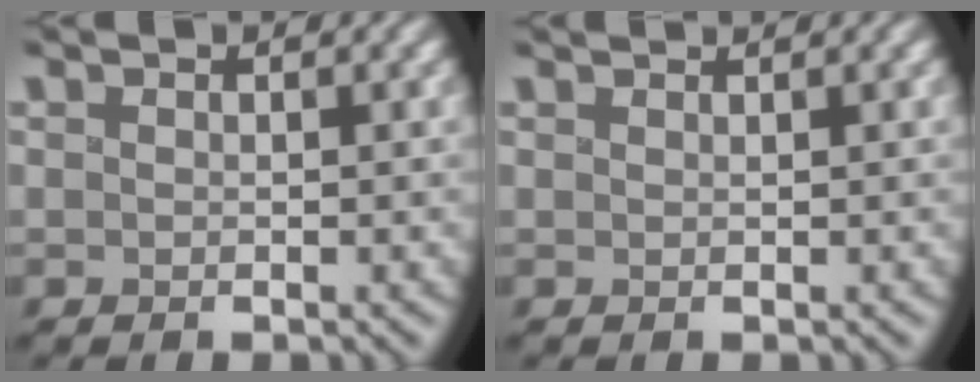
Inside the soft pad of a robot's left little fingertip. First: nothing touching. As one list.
[{"total": 1.2, "force": [1.1, 0.1, 0.4], "torque": [0.001, 0.004, 0.011]}]